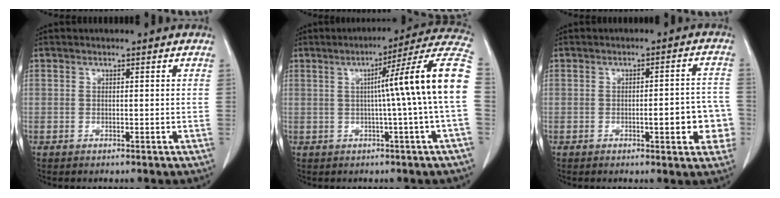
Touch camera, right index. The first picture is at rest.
{"total": 14.5, "force": [0.5, -2.2, 14.4], "torque": [-0.181, 0.020, -0.001]}
{"total": 7.3, "force": [-2.1, 1.8, 6.7], "torque": [-0.074, 0.018, -0.024]}